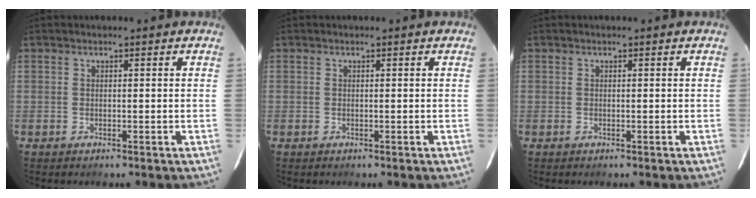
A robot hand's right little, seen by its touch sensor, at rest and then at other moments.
{"total": 0.0}
{"total": 0.0}